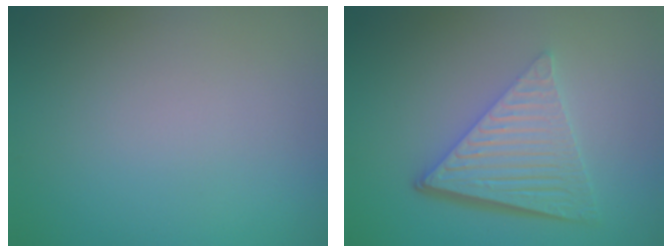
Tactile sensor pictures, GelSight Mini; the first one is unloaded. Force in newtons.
{"total": 6.6, "press": 4.3, "slide": 4.9}